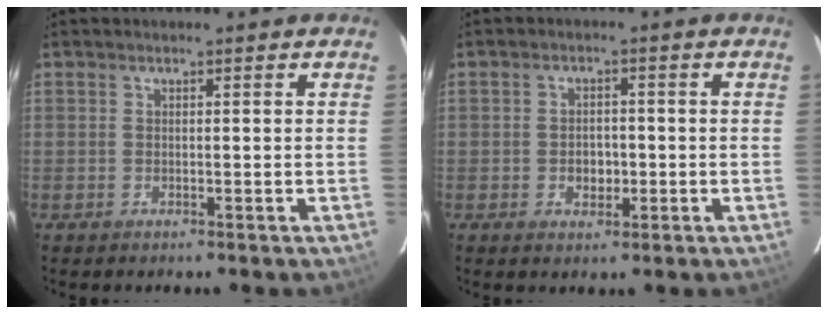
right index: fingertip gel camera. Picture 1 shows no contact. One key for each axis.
{"total": 3.3, "fx": -0.8, "fy": 2.6, "fz": 1.9, "tx": -0.033, "ty": 0.004, "tz": -0.009}